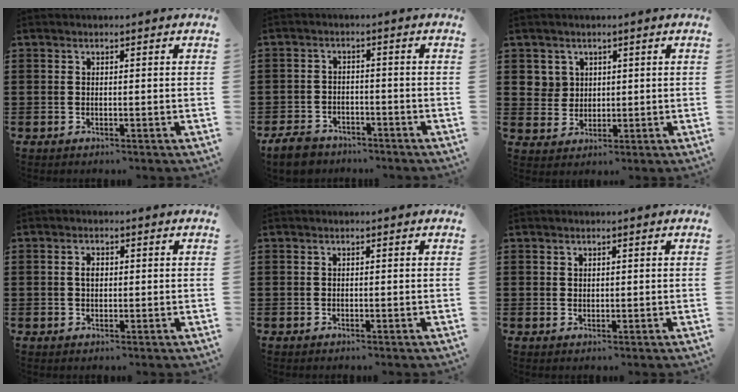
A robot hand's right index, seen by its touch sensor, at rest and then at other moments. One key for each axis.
{"total": 4.2, "fx": -3.8, "fy": 1.3, "fz": 1.0, "tx": -0.033, "ty": 0.005, "tz": -0.081}
{"total": 4.1, "fx": 1.8, "fy": 3.7, "fz": 0.6, "tx": -0.030, "ty": 0.012, "tz": 0.035}
{"total": 1.8, "fx": 0.3, "fy": 1.1, "fz": 1.4, "tx": -0.030, "ty": 0.007, "tz": 0.003}
{"total": 0.0}
{"total": 0.9, "fx": 0.6, "fy": 0.6, "fz": 0.2, "tx": -0.006, "ty": 0.002, "tz": 0.012}